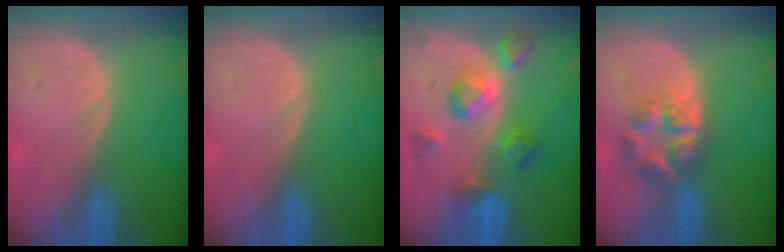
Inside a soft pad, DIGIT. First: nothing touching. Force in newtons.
{"total": 0.0}
{"total": 7.5, "press": 7.5, "slide": 0.7}
{"total": 5.7, "press": 5.3, "slide": 2.1}